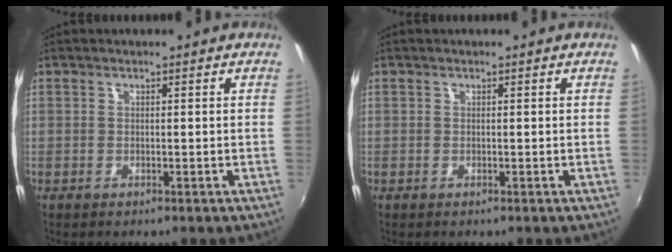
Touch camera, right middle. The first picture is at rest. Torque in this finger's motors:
{"motor_torque": [0.00, 0.00, 0.00, 0.00]}